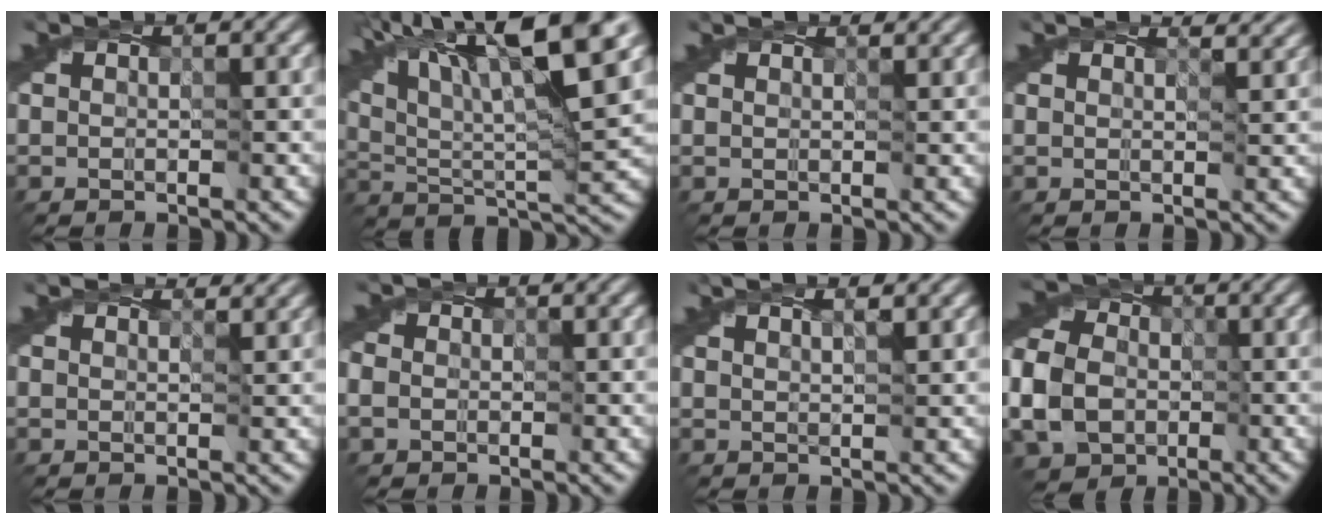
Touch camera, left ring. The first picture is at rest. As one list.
[{"total": 14.8, "force": [7.6, 4.0, 12.1], "torque": [-0.215, 0.023, 0.130]}, {"total": 1.4, "force": [1.2, 0.3, 0.5], "torque": [-0.007, 0.002, 0.007]}, {"total": 2.8, "force": [2.0, 1.0, 1.7], "torque": [-0.019, 0.005, 0.008]}, {"total": 2.2, "force": [1.9, 0.5, 1.0], "torque": [-0.020, 0.002, 0.012]}, {"total": 1.1, "force": [-0.3, 1.1, 0.2], "torque": [0.000, 0.002, -0.007]}, {"total": 2.8, "force": [2.1, 0.7, 1.7], "torque": [-0.004, 0.004, 0.008]}, {"total": 7.9, "force": [-2.4, 6.4, 3.9], "torque": [-0.101, -0.005, -0.062]}]